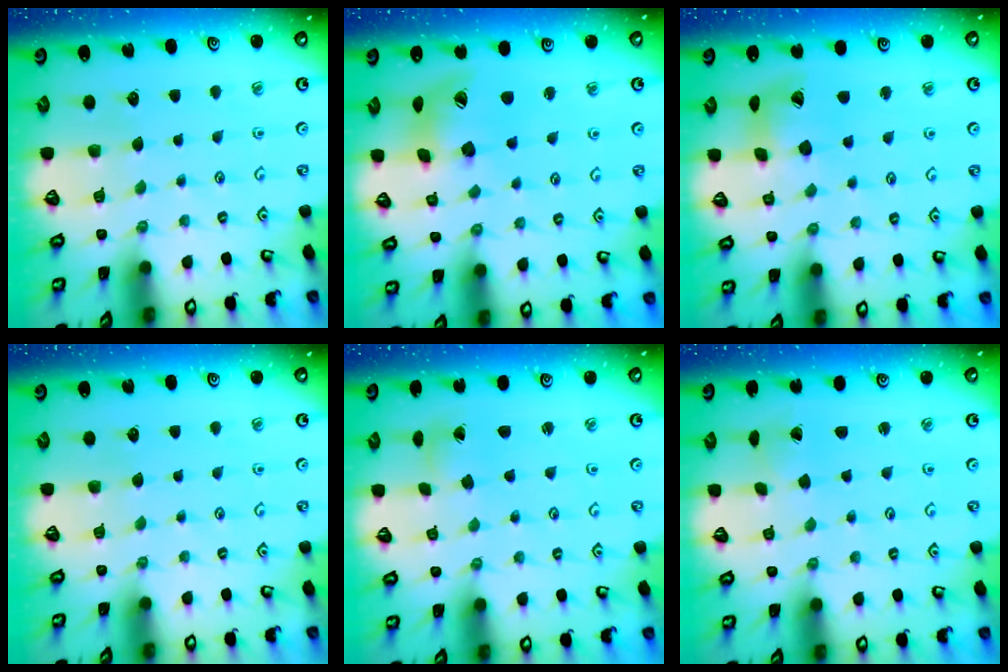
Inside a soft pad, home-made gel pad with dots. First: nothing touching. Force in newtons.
{"total": 14.3, "press": 14.1, "slide": 2.2}
{"total": 12.2, "press": 12.1, "slide": 1.4}
{"total": 0.0}
{"total": 1.8, "press": 1.8, "slide": 0.1}
{"total": 0.6, "press": 0.3, "slide": 0.5}